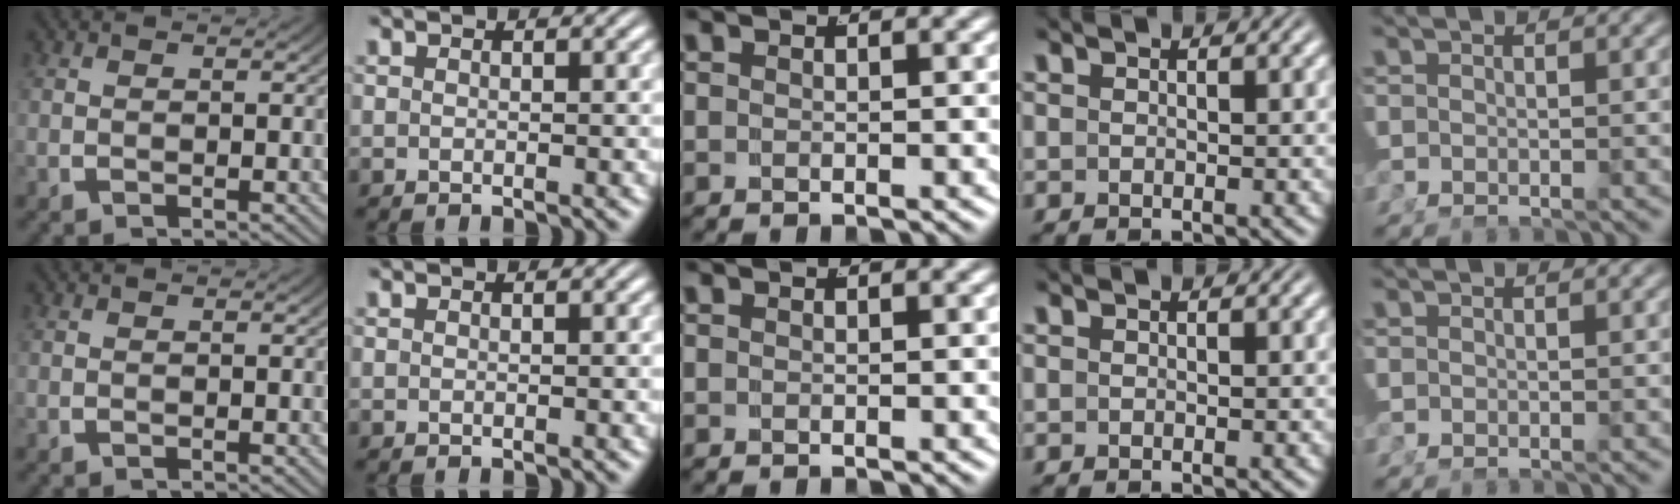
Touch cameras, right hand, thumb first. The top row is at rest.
{}